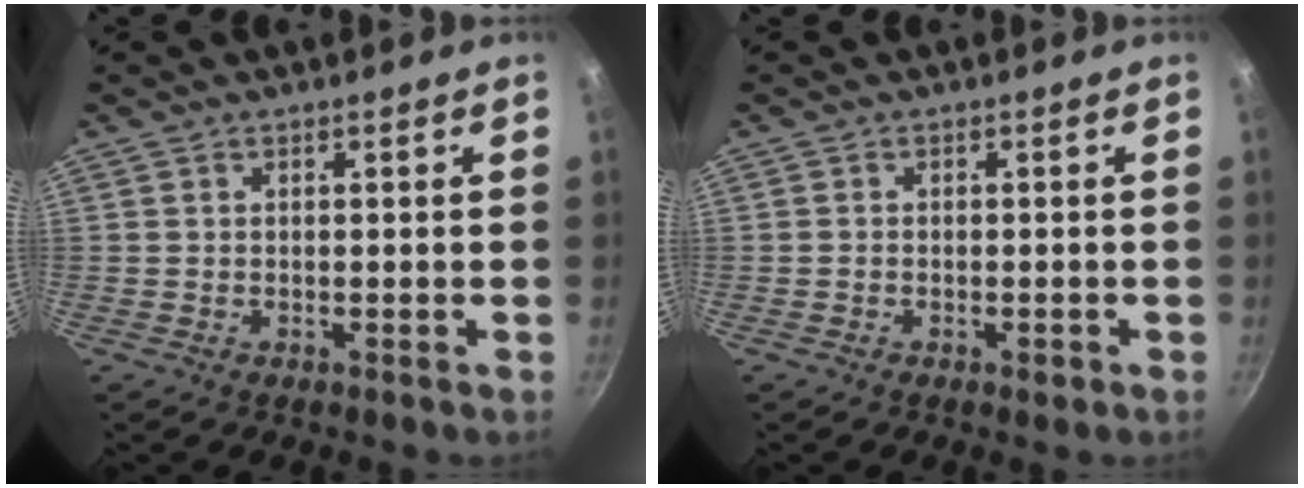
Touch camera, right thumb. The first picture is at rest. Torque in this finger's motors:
{"motor_torque": [0.38, -0.39, 0.21, 0.05, 0.03]}